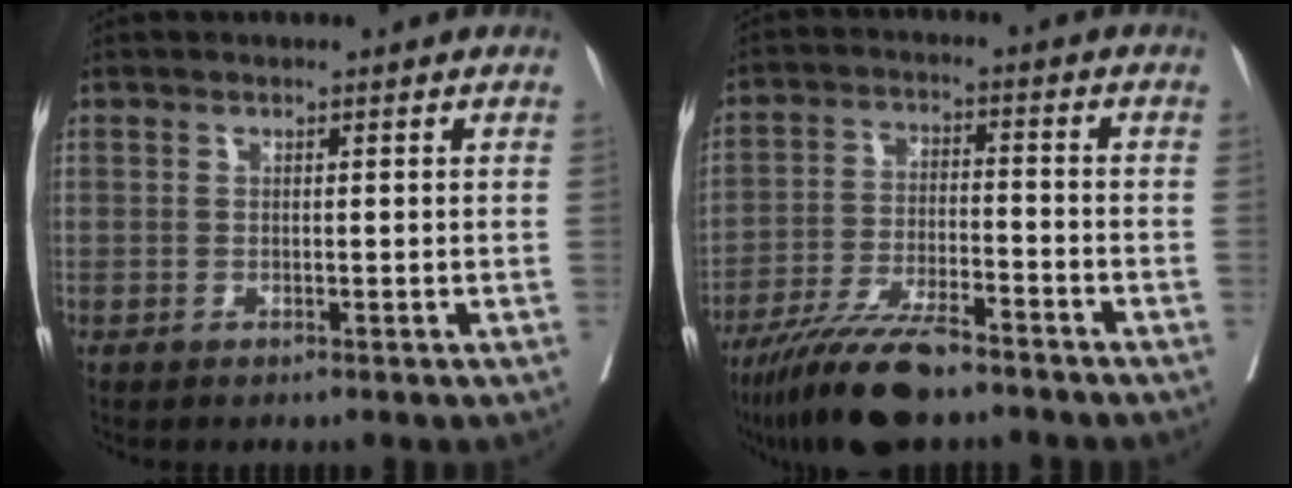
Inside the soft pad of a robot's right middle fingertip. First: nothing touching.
{"total": 11.7, "force": [-9.3, 2.0, 6.8], "torque": [-0.122, -0.024, -0.164]}